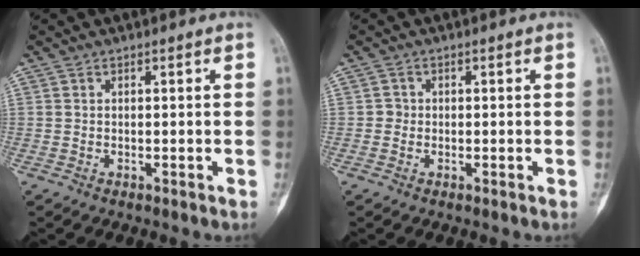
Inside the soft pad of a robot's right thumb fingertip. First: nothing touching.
{"total": 1.2, "force": [-0.2, 1.2, 0.2], "torque": [0.004, 0.005, -0.006]}